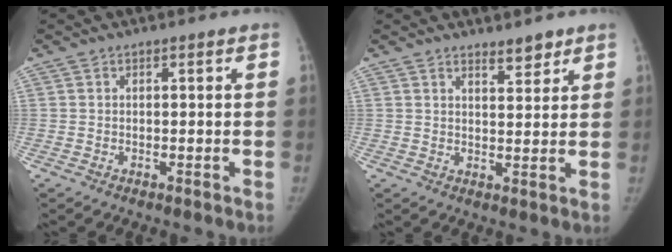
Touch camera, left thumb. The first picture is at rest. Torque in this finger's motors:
{"motor_torque": [-0.19, -0.10, -0.11, 0.15, 0.00]}